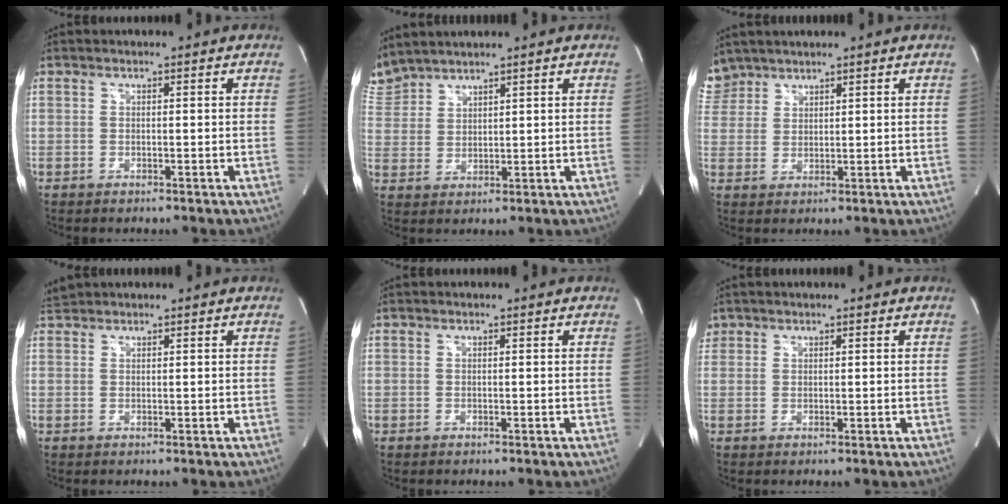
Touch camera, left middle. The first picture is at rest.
{"total": 6.2, "force": [6.1, 1.1, 0.9], "torque": [-0.037, 0.022, 0.130]}
{"total": 5.4, "force": [4.7, 2.7, 0.0], "torque": [-0.004, 0.013, 0.104]}
{"total": 1.5, "force": [1.5, 0.0, -0.2], "torque": [-0.008, 0.011, 0.035]}
{"total": 0.0}
{"total": 1.8, "force": [1.1, 1.4, 0.1], "torque": [0.002, 0.013, 0.021]}